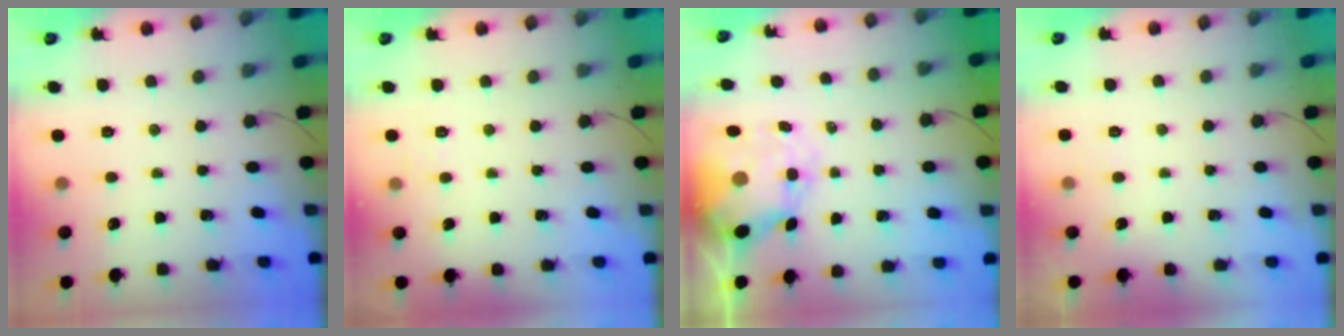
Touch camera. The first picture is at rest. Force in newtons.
{"total": 3.6, "press": 3.5, "slide": 1.1}
{"total": 7.2, "press": 6.8, "slide": 2.4}
{"total": 1.8, "press": 1.3, "slide": 1.1}